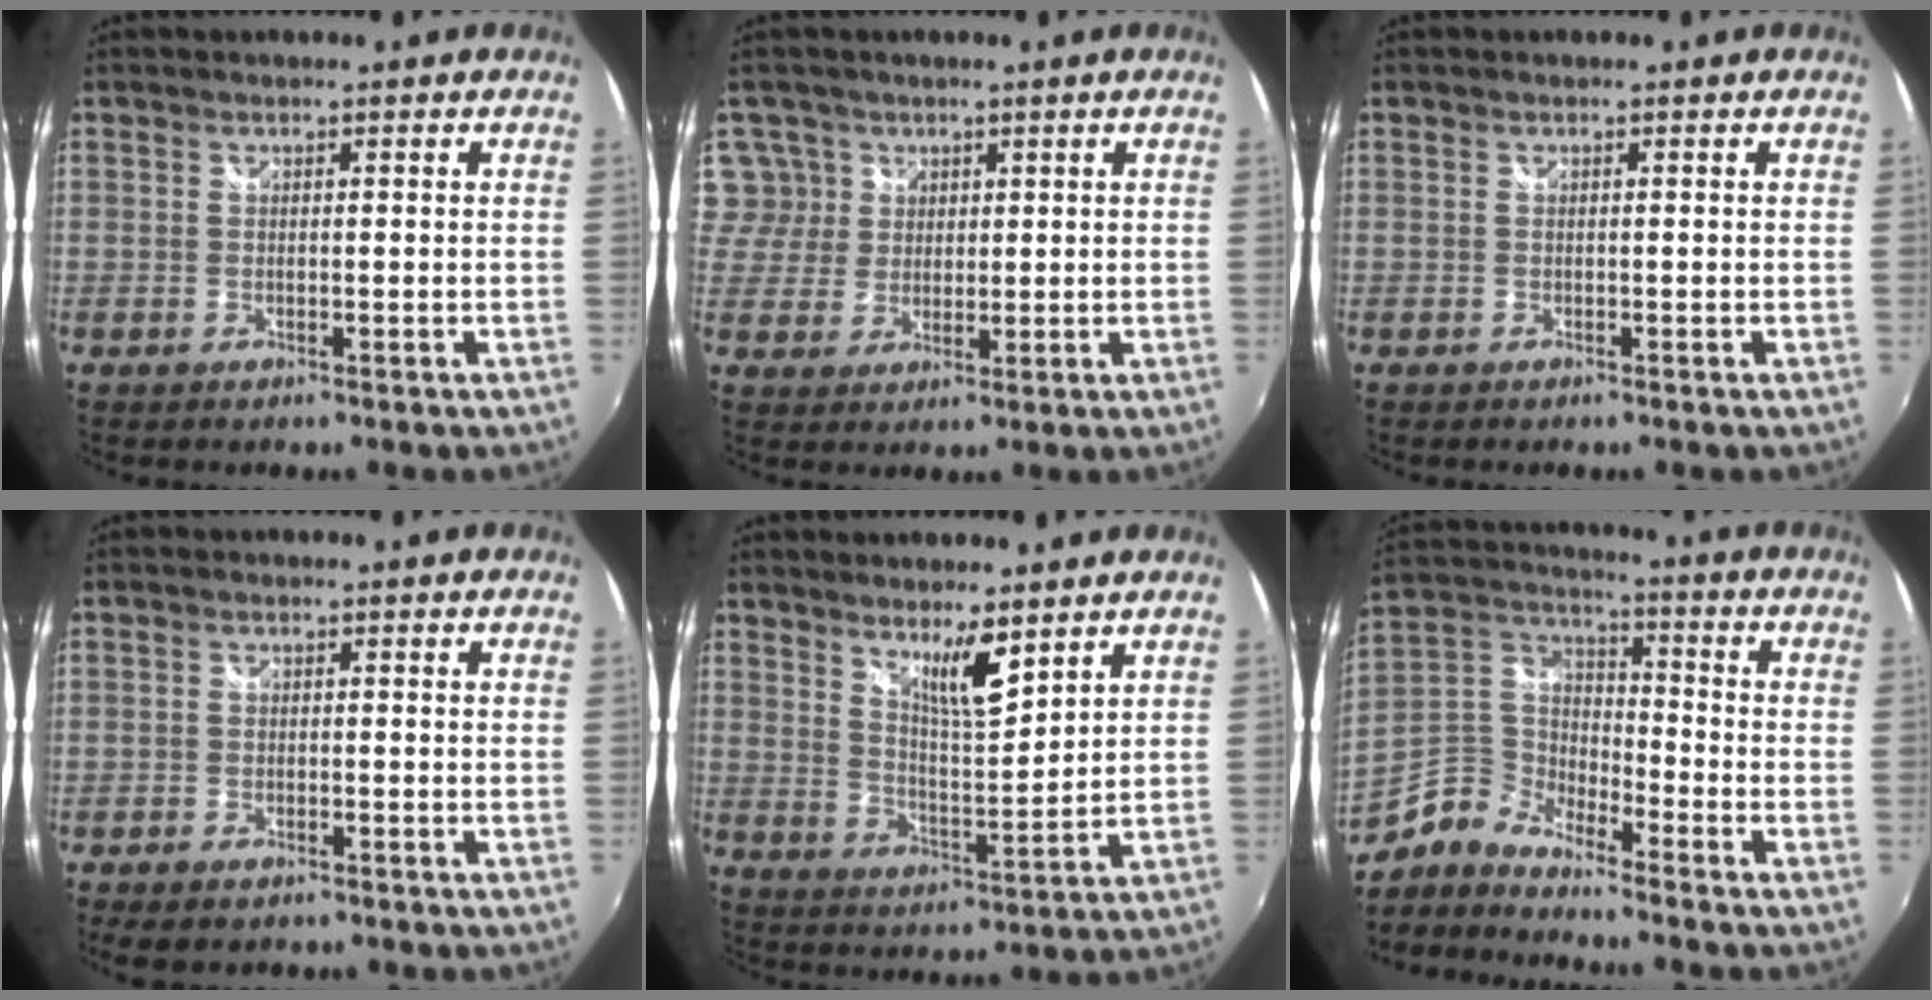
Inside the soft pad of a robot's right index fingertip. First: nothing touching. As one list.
[{"total": 6.0, "force": [2.6, 5.4, 0.4], "torque": [0.006, 0.010, 0.045]}, {"total": 0.0}, {"total": 4.7, "force": [-3.6, 1.9, 2.2], "torque": [-0.060, -0.019, -0.061]}, {"total": 7.5, "force": [5.3, 1.0, 5.2], "torque": [-0.084, -0.007, 0.092]}, {"total": 7.1, "force": [-5.3, 4.0, 2.6], "torque": [-0.064, 0.024, -0.127]}]